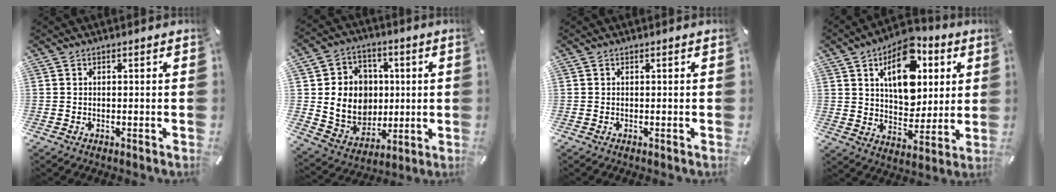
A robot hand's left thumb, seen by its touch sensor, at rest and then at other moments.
{"total": 12.6, "force": [1.0, 12.1, 3.4], "torque": [-0.055, -0.005, 0.034]}
{"total": 0.0}
{"total": 16.3, "force": [6.9, 10.7, 10.2], "torque": [-0.139, -0.024, 0.120]}